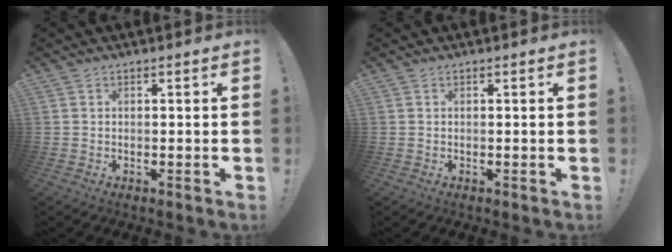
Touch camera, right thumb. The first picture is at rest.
{"total": 0.0}